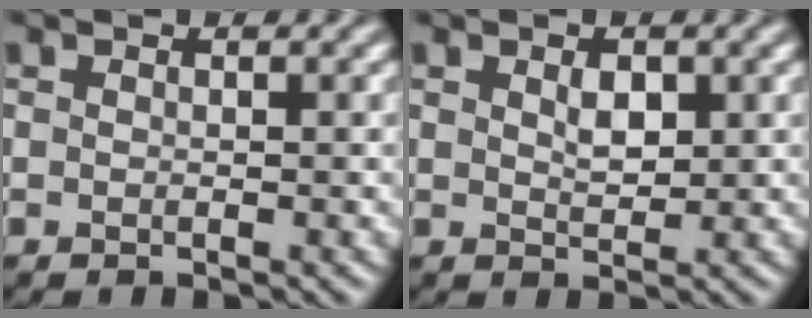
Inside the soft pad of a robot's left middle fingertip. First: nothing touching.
{"total": 1.8, "force": [0.7, 0.9, 1.4], "torque": [-0.024, 0.000, 0.013]}